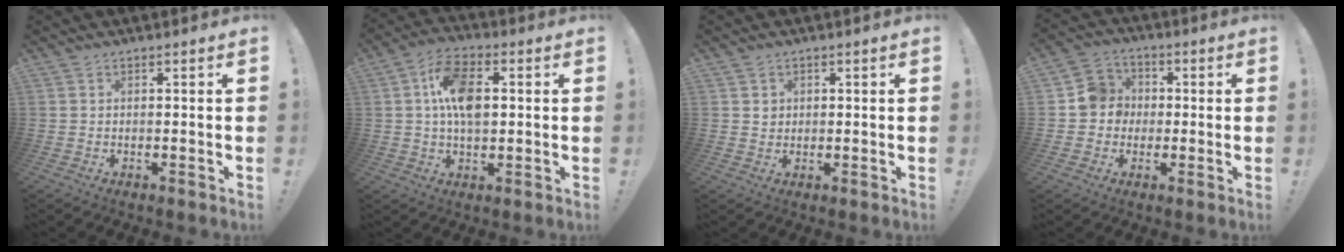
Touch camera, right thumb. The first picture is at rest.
{"total": 12.3, "force": [1.5, 7.4, 9.7], "torque": [-0.172, 0.013, 0.029]}
{"total": 2.2, "force": [0.7, 2.0, 0.3], "torque": [0.000, -0.001, 0.012]}
{"total": 8.4, "force": [-0.8, 8.1, 1.9], "torque": [-0.023, 0.023, -0.009]}